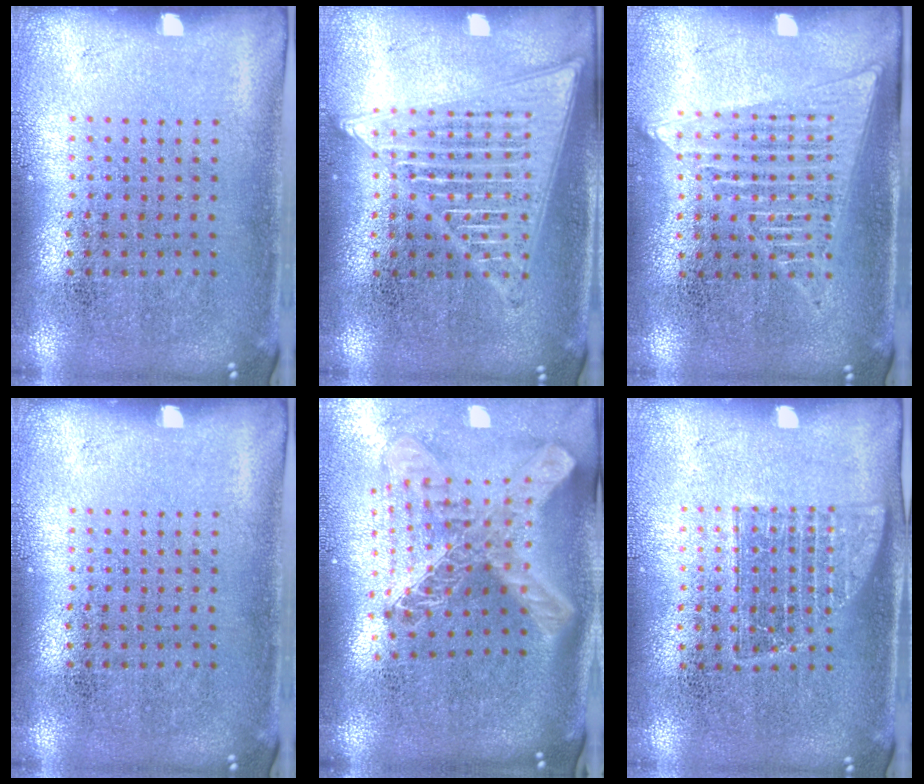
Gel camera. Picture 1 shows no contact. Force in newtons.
{"total": 2.9, "press": 2.9, "slide": 0.3}
{"total": 1.6, "press": 1.5, "slide": 0.6}
{"total": 0.0}
{"total": 3.0, "press": 2.1, "slide": 2.2}
{"total": 1.2, "press": 1.1, "slide": 0.6}